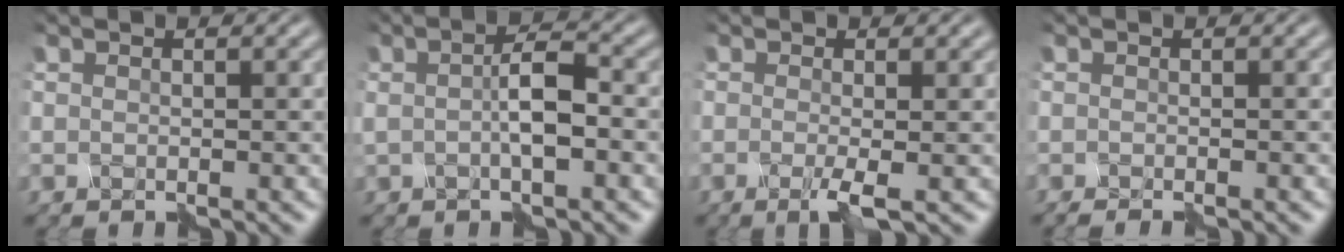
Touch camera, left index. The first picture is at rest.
{"total": 2.5, "force": [-0.3, 0.2, 2.4], "torque": [-0.053, 0.009, -0.004]}
{"total": 2.3, "force": [-1.0, 0.1, 2.0], "torque": [-0.055, -0.004, -0.021]}
{"total": 1.1, "force": [-0.9, 0.1, 0.7], "torque": [-0.012, -0.002, -0.016]}